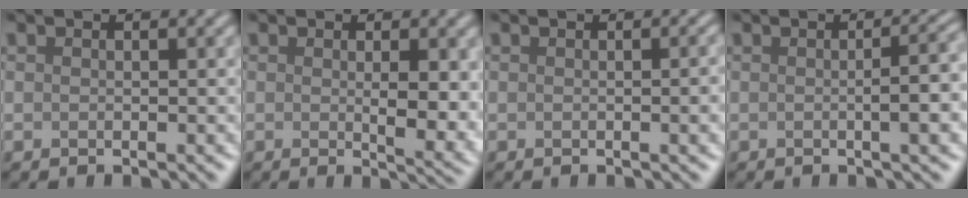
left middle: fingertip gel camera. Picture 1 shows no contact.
{"total": 4.1, "force": [0.2, 0.9, 4.0], "torque": [-0.055, -0.005, 0.011]}
{"total": 2.9, "force": [0.0, 1.2, 2.7], "torque": [-0.009, 0.009, -0.004]}
{"total": 4.5, "force": [-0.1, 1.3, 4.3], "torque": [-0.044, 0.012, 0.000]}